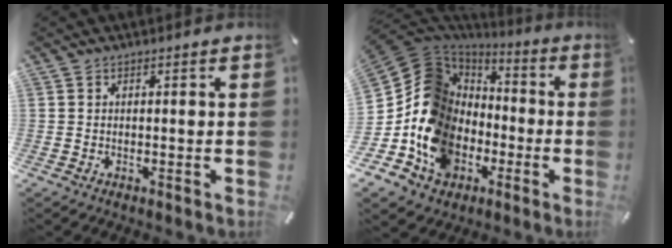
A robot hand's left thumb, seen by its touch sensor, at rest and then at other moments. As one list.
[{"total": 15.9, "force": [-3.9, 14.0, 6.5], "torque": [-0.175, -0.002, -0.062]}]